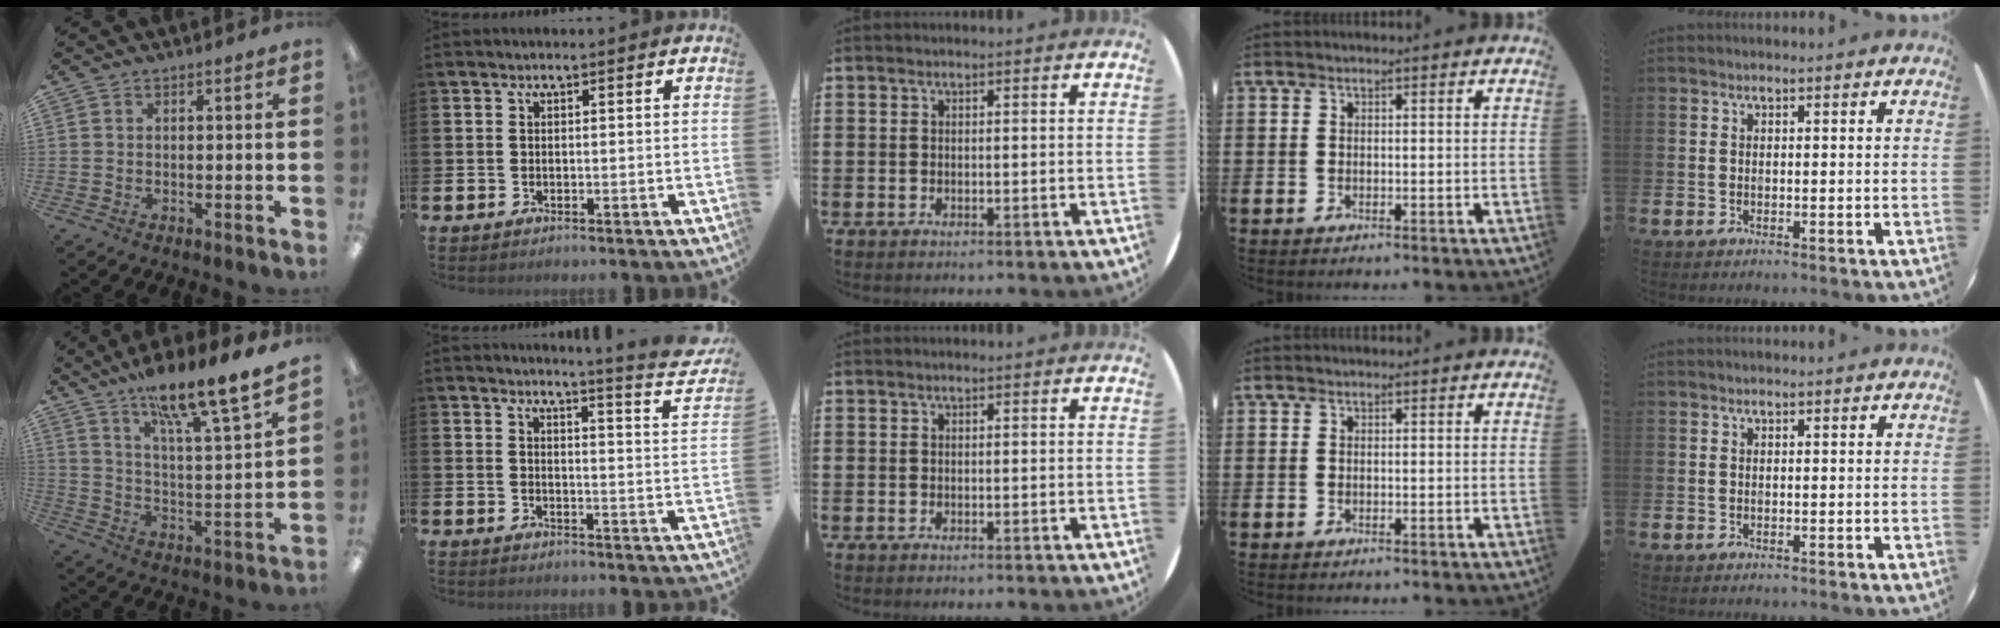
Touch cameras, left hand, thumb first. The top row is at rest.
{"thumb": {"total": 14.3, "force": [12.2, 0.9, 7.5], "torque": [-0.127, -0.089, 0.197]}, "index": {"total": 4.2, "force": [3.9, -0.6, 1.3], "torque": [-0.013, -0.049, 0.056]}}